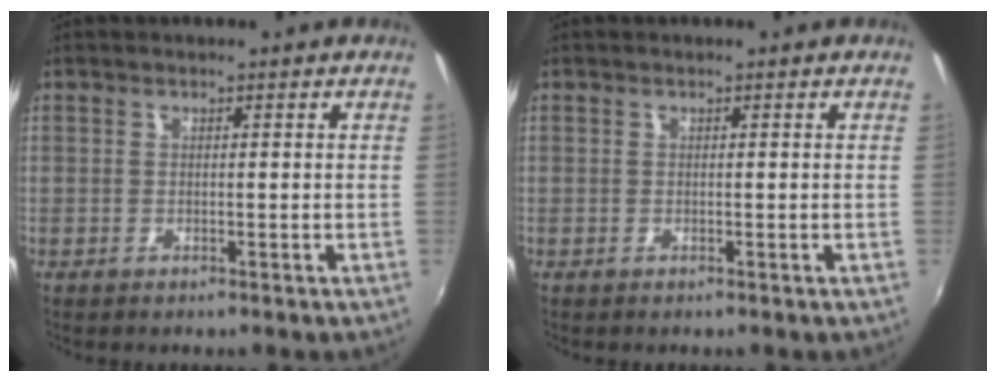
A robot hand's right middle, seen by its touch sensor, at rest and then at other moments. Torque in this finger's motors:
{"motor_torque": [-0.04, 0.04, -0.01, -0.01]}